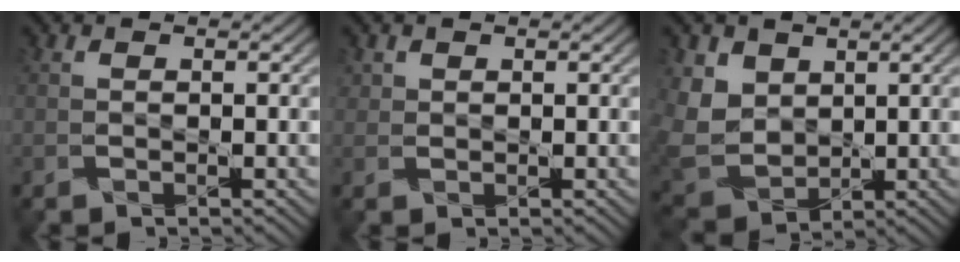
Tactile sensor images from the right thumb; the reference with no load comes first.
{"total": 0.8, "force": [0.5, 0.6, 0.2], "torque": [-0.010, -0.002, 0.012]}
{"total": 5.9, "force": [2.3, 4.8, 2.6], "torque": [-0.095, -0.010, 0.051]}